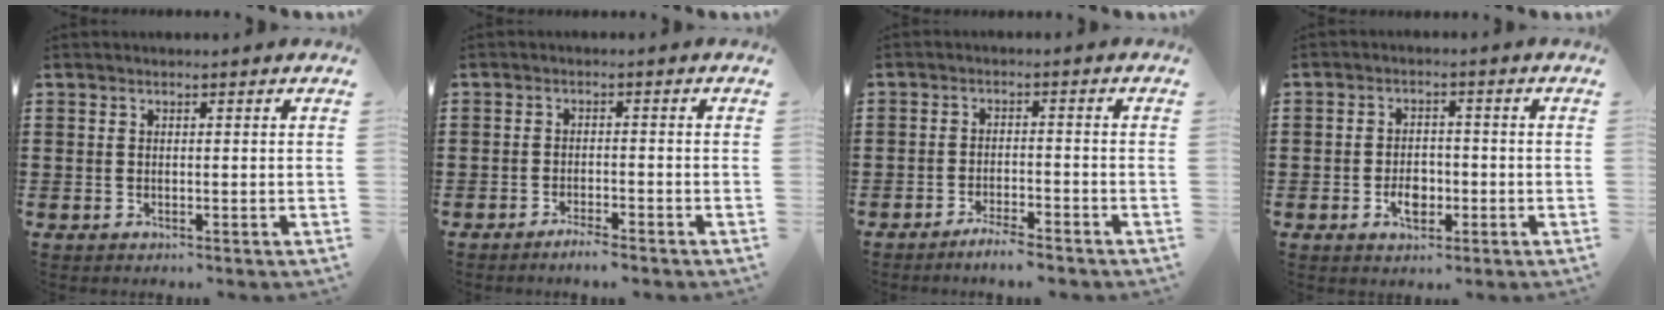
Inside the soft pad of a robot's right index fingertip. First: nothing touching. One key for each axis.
{"total": 2.2, "fx": -2.1, "fy": -0.1, "fz": 0.8, "tx": -0.014, "ty": -0.001, "tz": -0.039}
{"total": 2.9, "fx": -2.7, "fy": -0.1, "fz": 0.9, "tx": -0.017, "ty": 0.002, "tz": -0.053}
{"total": 4.0, "fx": -1.4, "fy": 2.5, "fz": 2.8, "tx": -0.043, "ty": 0.001, "tz": -0.026}